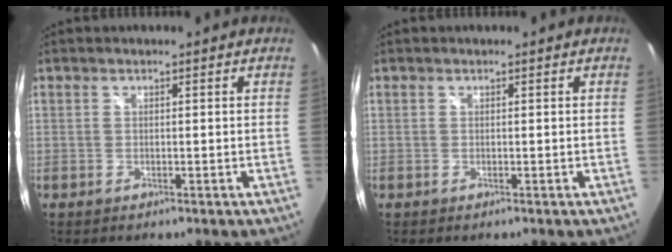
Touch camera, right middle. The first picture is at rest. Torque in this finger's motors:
{"motor_torque": [-0.82, 0.31, -0.06, -0.01]}